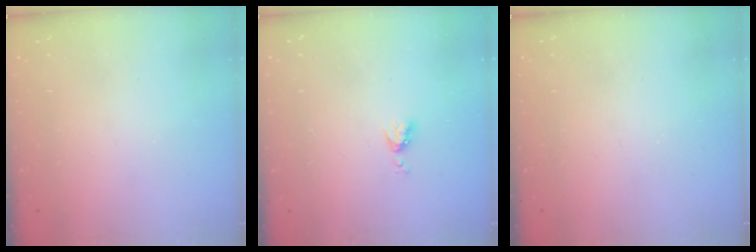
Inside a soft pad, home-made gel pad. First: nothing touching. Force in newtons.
{"total": 4.3, "press": 4.3, "slide": 0.5}
{"total": 0.0}